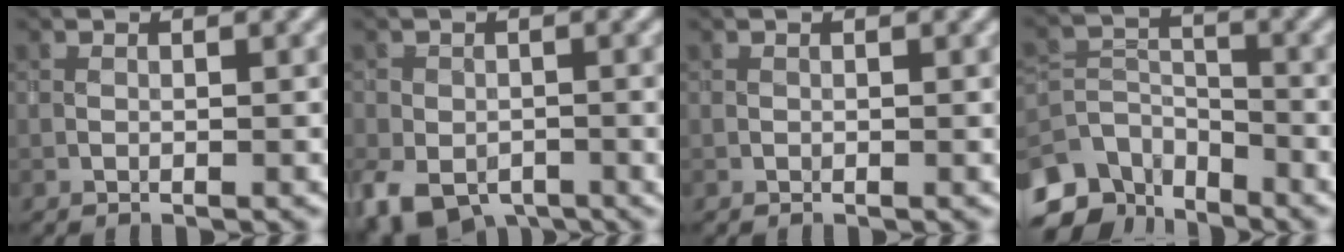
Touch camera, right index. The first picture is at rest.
{"total": 7.4, "force": [-3.5, 4.7, 4.4], "torque": [-0.078, -0.030, -0.047]}
{"total": 0.0}
{"total": 5.5, "force": [-3.9, 3.3, 2.1], "torque": [-0.034, -0.010, -0.083]}